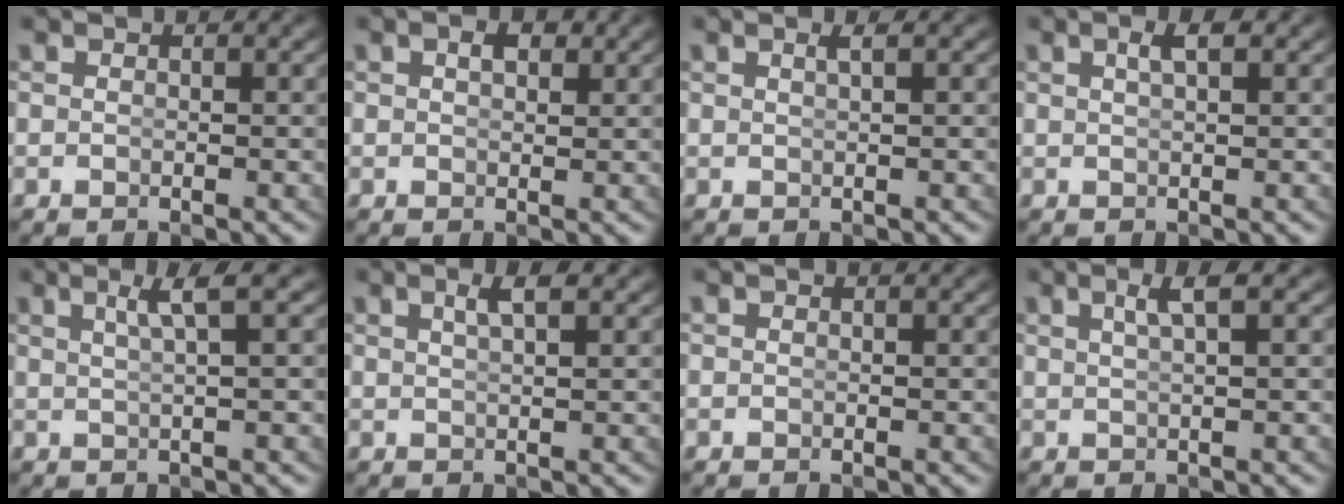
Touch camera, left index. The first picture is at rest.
{"total": 1.6, "force": [0.9, 0.8, 1.0], "torque": [-0.010, 0.004, 0.014]}
{"total": 0.7, "force": [0.2, -0.4, 0.5], "torque": [-0.004, 0.004, 0.003]}
{"total": 1.4, "force": [0.7, 0.0, 1.3], "torque": [-0.018, 0.006, 0.013]}
{"total": 2.4, "force": [1.3, -0.7, 1.9], "torque": [-0.028, 0.011, 0.021]}
{"total": 1.8, "force": [1.1, -0.4, 1.4], "torque": [-0.021, 0.005, 0.021]}
{"total": 0.0}
{"total": 2.1, "force": [1.1, -0.4, 1.8], "torque": [-0.025, 0.011, 0.018]}